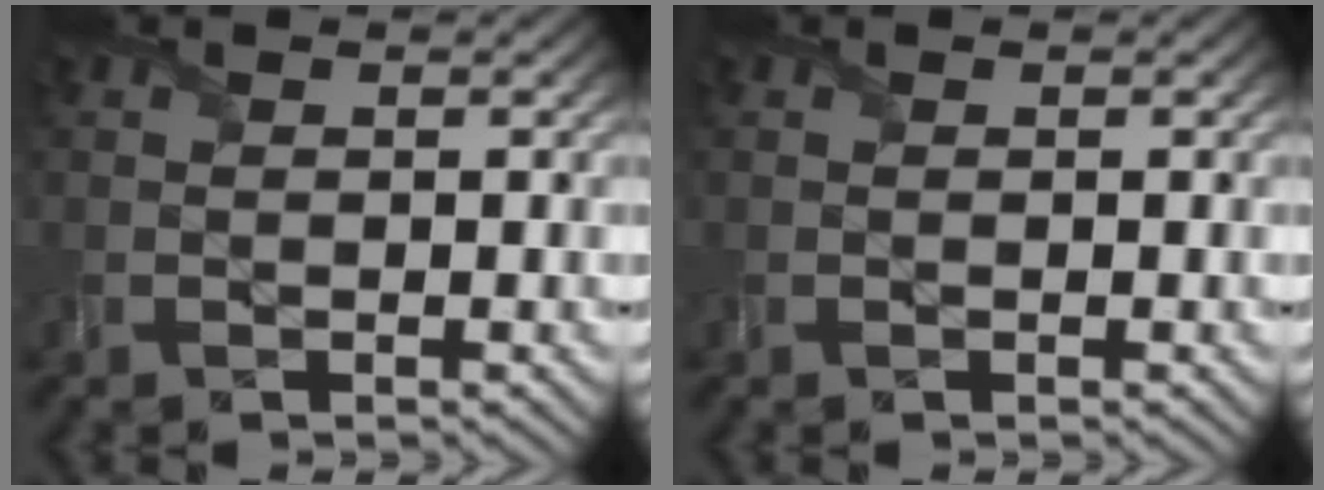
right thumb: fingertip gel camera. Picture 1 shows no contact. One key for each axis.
{"total": 0.0}